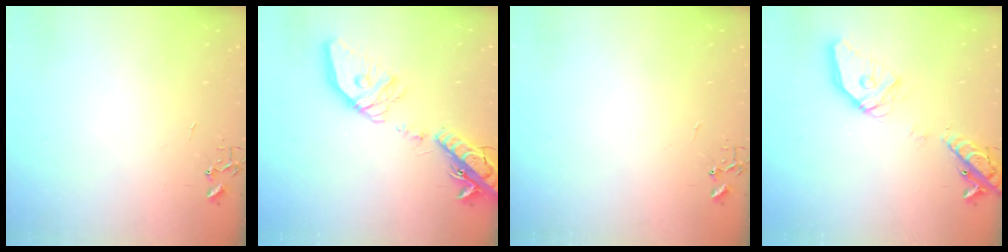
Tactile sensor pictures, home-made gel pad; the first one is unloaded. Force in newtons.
{"total": 23.6, "press": 23.3, "slide": 3.8}
{"total": 0.0}
{"total": 18.6, "press": 18.3, "slide": 3.1}